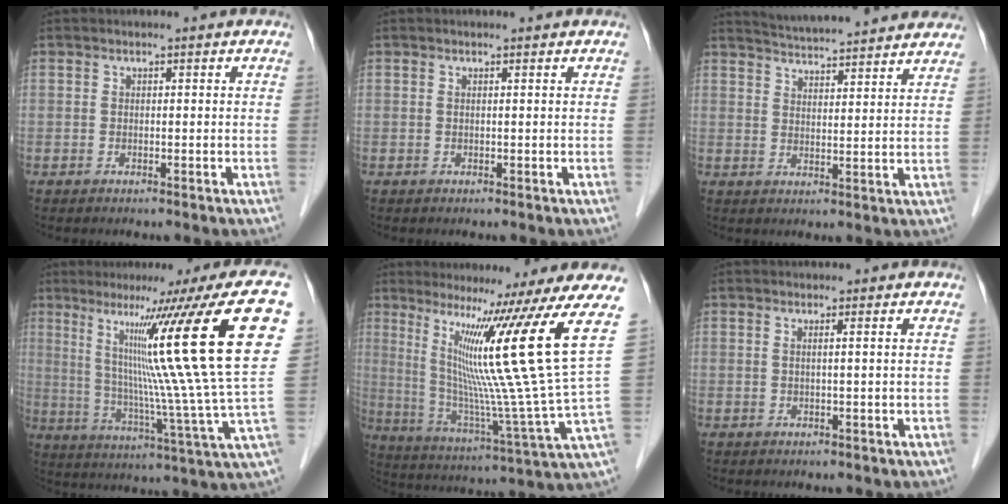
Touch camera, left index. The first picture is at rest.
{"total": 0.7, "force": [0.6, 0.0, 0.3], "torque": [-0.012, 0.001, 0.008]}
{"total": 16.7, "force": [15.6, 1.3, 5.9], "torque": [-0.093, 0.021, 0.207]}
{"total": 24.6, "force": [8.1, -1.2, 23.2], "torque": [-0.334, 0.009, 0.106]}
{"total": 21.0, "force": [9.2, -3.3, 18.6], "torque": [-0.281, -0.032, 0.133]}
{"total": 0.9, "force": [0.2, -0.2, 0.8], "torque": [-0.021, 0.006, 0.003]}